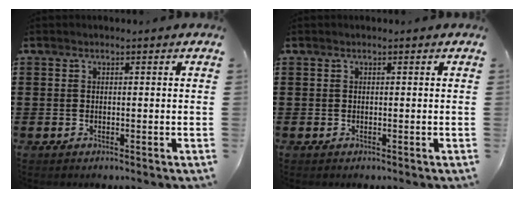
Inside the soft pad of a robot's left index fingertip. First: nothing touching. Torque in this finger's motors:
{"motor_torque": [-0.04, -0.02, 0.00, -0.01]}